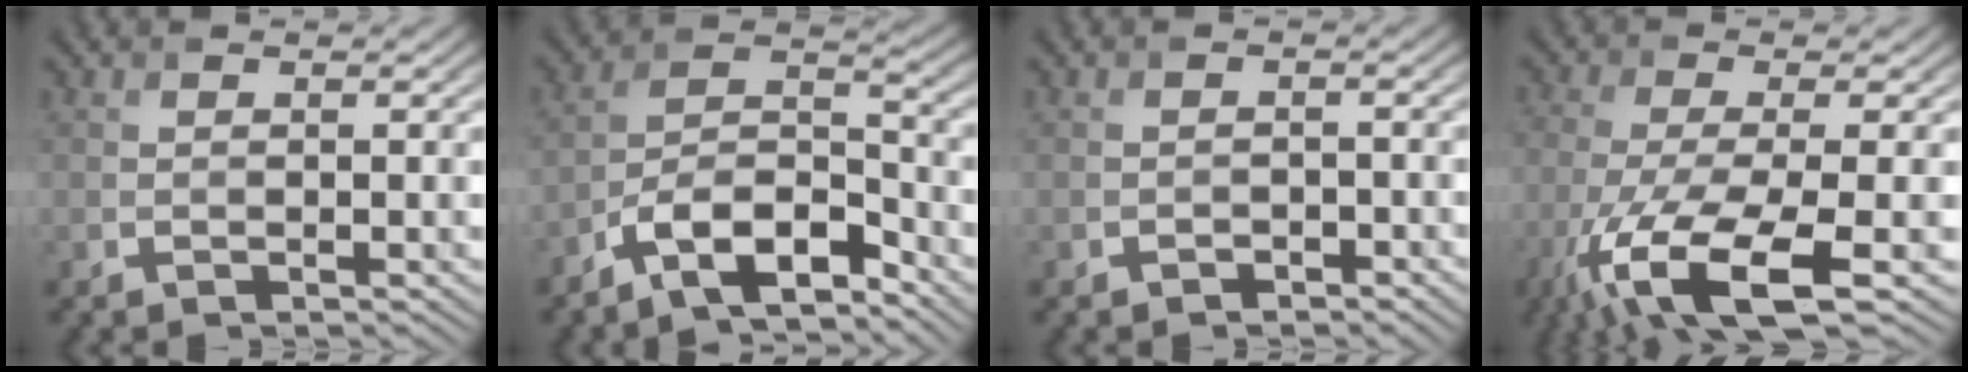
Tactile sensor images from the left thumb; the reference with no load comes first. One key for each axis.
{"total": 9.7, "fx": -7.1, "fy": 3.3, "fz": 5.8, "tx": -0.101, "ty": 0.003, "tz": -0.143}
{"total": 1.0, "fx": -0.9, "fy": 0.5, "fz": 0.1, "tx": -0.001, "ty": 0.000, "tz": -0.014}
{"total": 11.8, "fx": -5.8, "fy": 3.5, "fz": 9.6, "tx": -0.211, "ty": -0.027, "tz": -0.102}